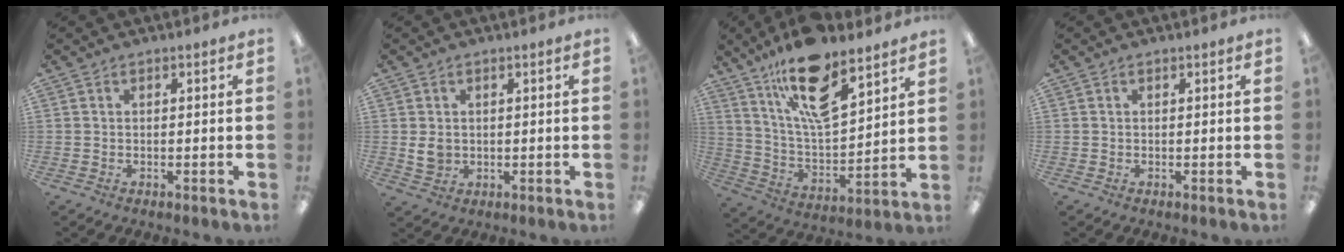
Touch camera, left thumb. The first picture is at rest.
{"total": 3.6, "force": [0.5, 3.0, 1.9], "torque": [-0.034, -0.003, 0.009]}
{"total": 18.0, "force": [12.4, 6.5, 11.2], "torque": [-0.197, -0.062, 0.211]}
{"total": 0.0}